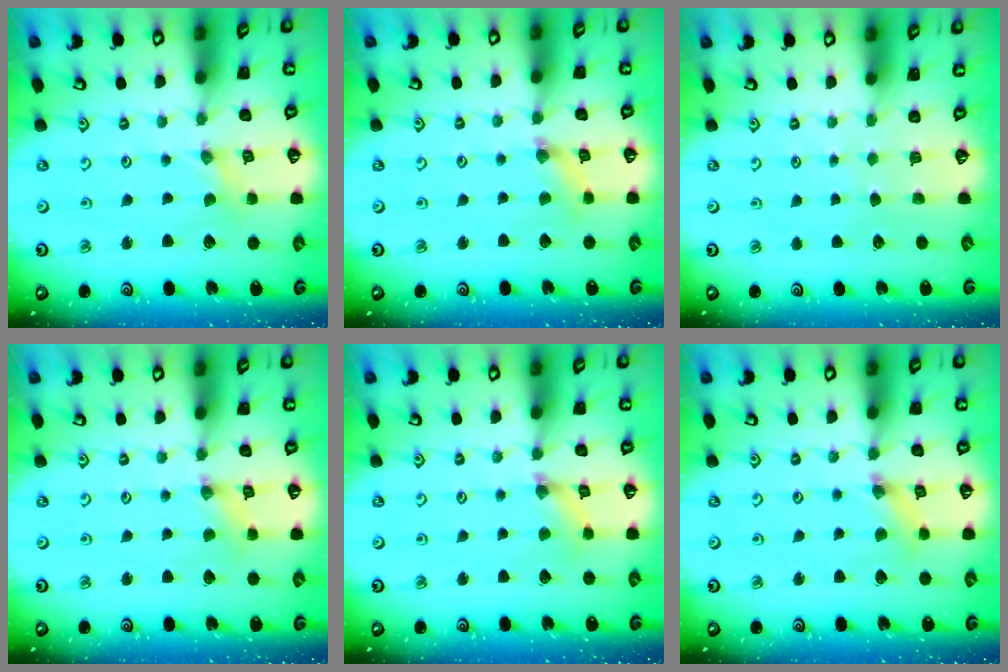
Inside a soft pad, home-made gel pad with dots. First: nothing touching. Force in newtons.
{"total": 2.1, "press": 2.1, "slide": 0.4}
{"total": 0.0}
{"total": 1.1, "press": 1.1, "slide": 0.2}
{"total": 2.8, "press": 2.8, "slide": 0.3}
{"total": 3.4, "press": 3.3, "slide": 0.4}